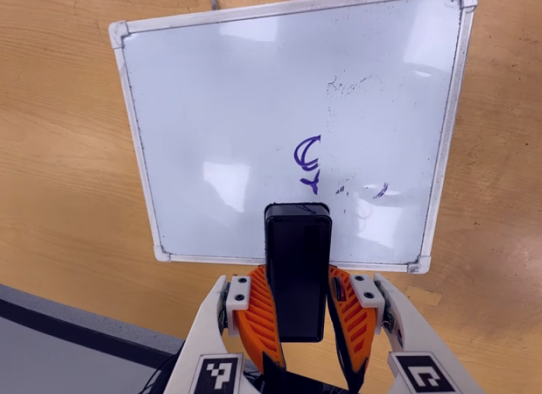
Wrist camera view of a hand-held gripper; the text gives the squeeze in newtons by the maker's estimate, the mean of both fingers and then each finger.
{"total": 10.7, "left": 8.1, "right": 13.3}